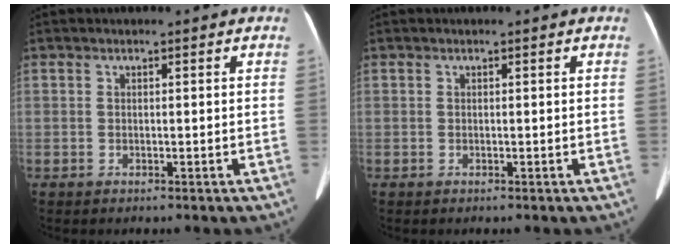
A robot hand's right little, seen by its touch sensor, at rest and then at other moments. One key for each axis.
{"total": 0.0}